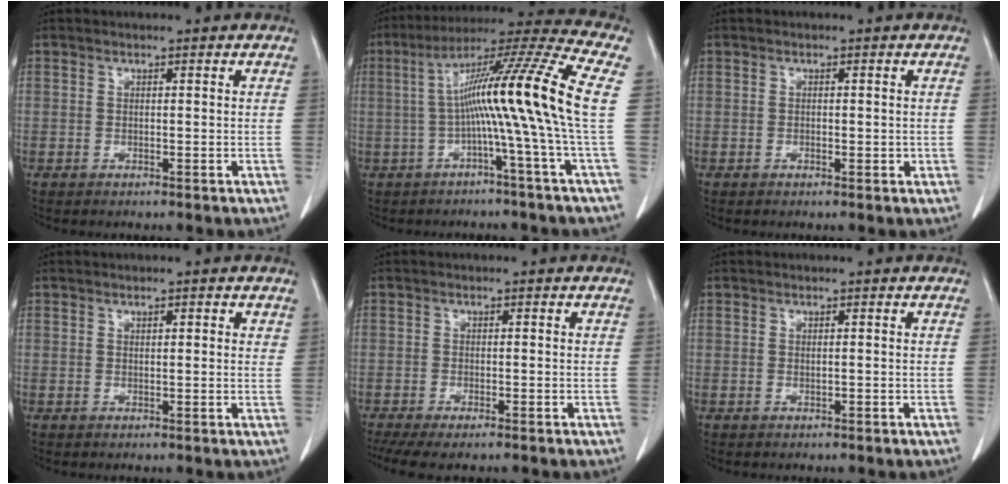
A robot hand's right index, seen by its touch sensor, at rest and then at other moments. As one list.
[{"total": 15.8, "force": [-0.2, -2.9, 15.5], "torque": [-0.242, 0.027, -0.015]}, {"total": 1.2, "force": [-0.3, 0.5, 1.0], "torque": [-0.017, 0.000, -0.003]}, {"total": 1.7, "force": [1.0, 0.6, 1.3], "torque": [-0.017, 0.000, 0.010]}, {"total": 6.0, "force": [-4.6, 1.1, 3.7], "torque": [-0.063, -0.008, -0.076]}, {"total": 0.0}]